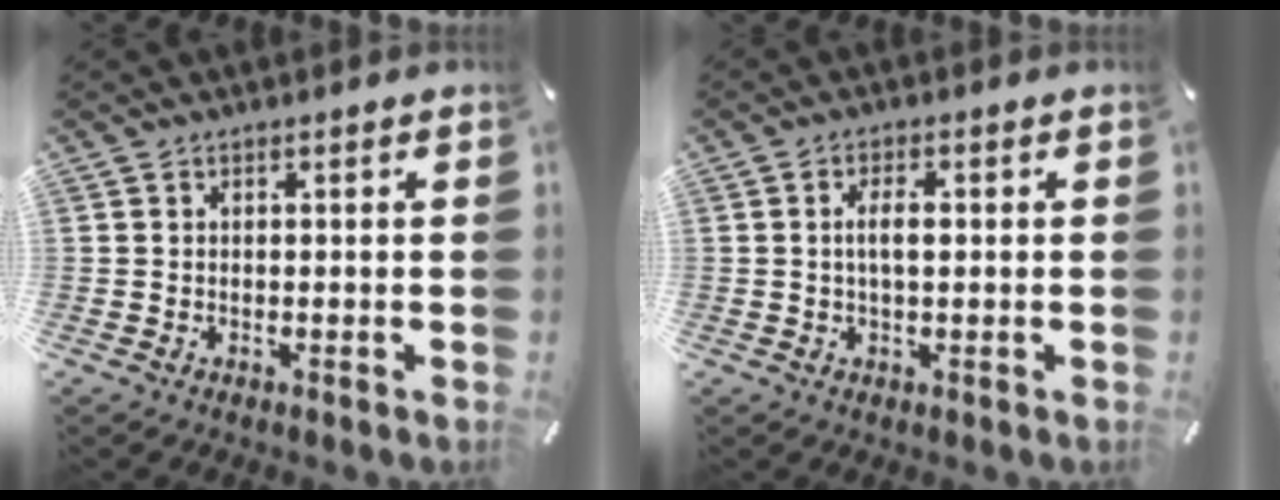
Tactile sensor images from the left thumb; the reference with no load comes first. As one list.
[{"total": 3.9, "force": [0.2, 1.6, 3.6], "torque": [-0.070, 0.005, 0.002]}]